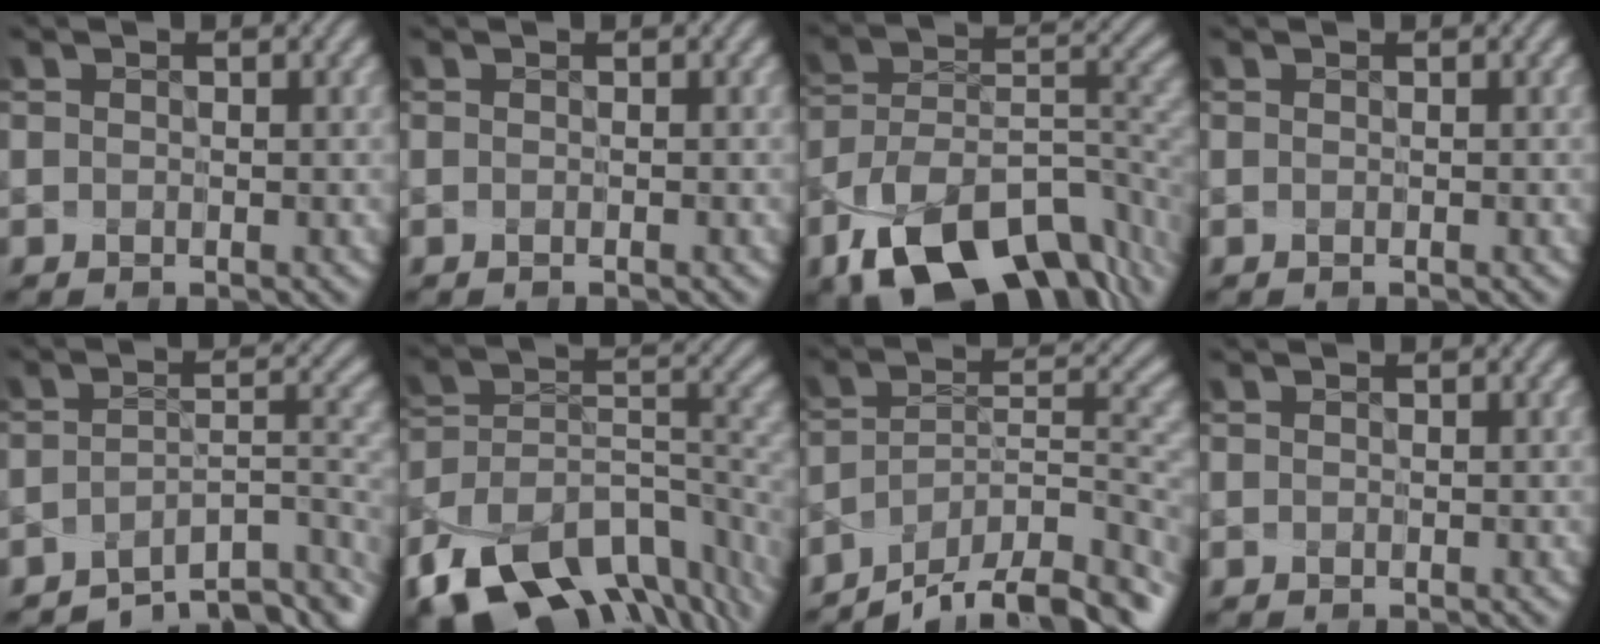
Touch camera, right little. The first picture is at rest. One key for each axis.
{"total": 0.0}
{"total": 13.5, "fx": -6.8, "fy": 8.1, "fz": 8.4, "tx": -0.155, "ty": -0.003, "tz": -0.112}
{"total": 0.0}
{"total": 7.2, "fx": -4.6, "fy": 3.2, "fz": 4.6, "tx": -0.059, "ty": -0.010, "tz": -0.064}
{"total": 14.6, "fx": -8.0, "fy": 8.7, "fz": 8.6, "tx": -0.182, "ty": -0.014, "tz": -0.123}
{"total": 11.5, "fx": -7.8, "fy": 4.5, "fz": 7.2, "tx": -0.132, "ty": 0.001, "tz": -0.108}
{"total": 0.0}